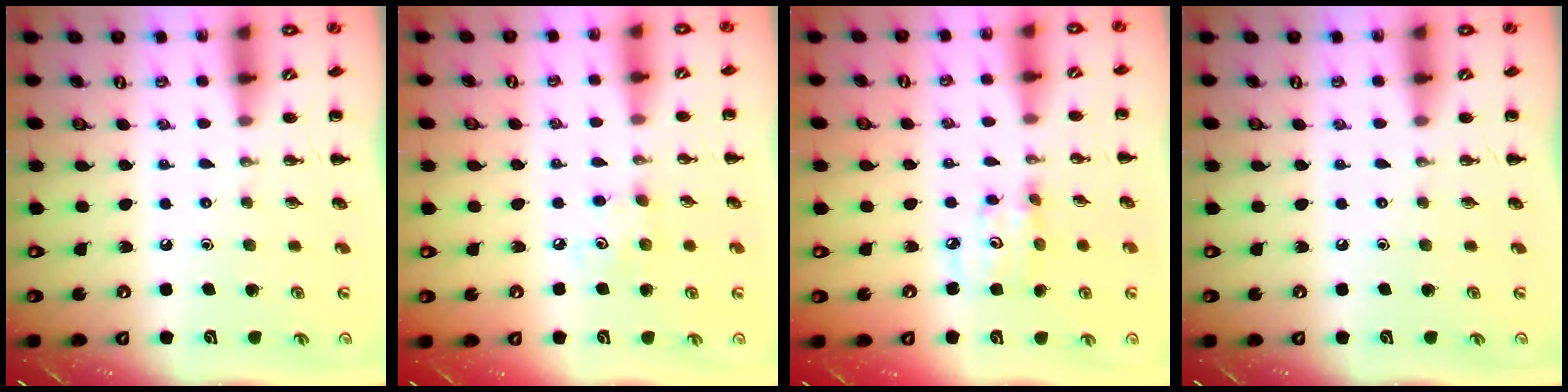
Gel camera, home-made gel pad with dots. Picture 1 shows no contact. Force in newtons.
{"total": 4.9, "press": 4.8, "slide": 1.1}
{"total": 4.6, "press": 4.6, "slide": 0.5}
{"total": 0.0}